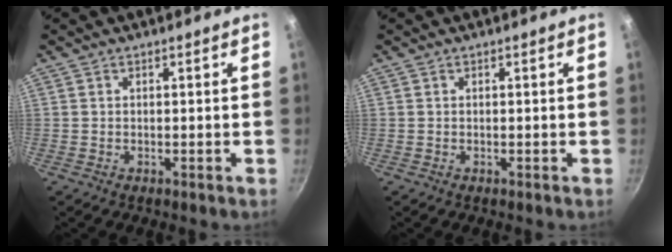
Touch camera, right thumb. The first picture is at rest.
{"total": 0.0}